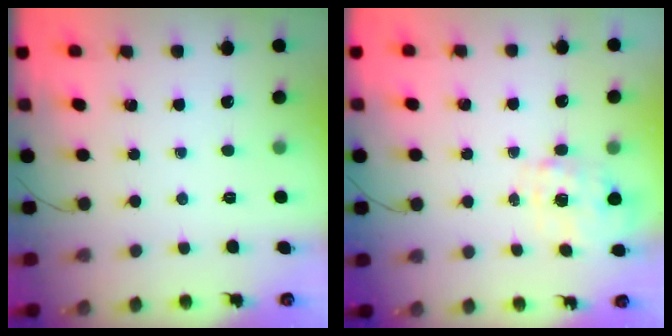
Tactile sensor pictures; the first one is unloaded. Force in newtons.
{"total": 2.3, "press": 2.2, "slide": 0.6}